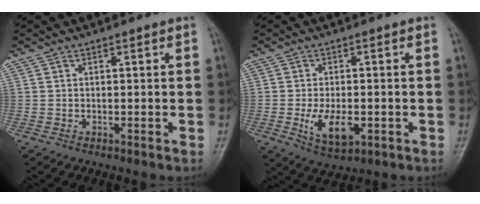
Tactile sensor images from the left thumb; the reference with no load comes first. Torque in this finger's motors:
{"motor_torque": [-0.15, 0.66, 0.81, 0.18, 0.05]}